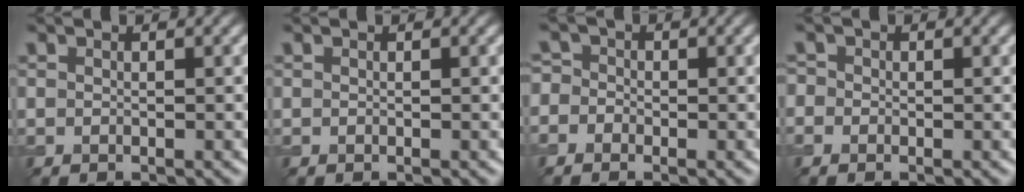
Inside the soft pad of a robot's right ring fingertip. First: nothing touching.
{"total": 0.0}
{"total": 2.0, "force": [-0.5, 1.8, 0.6], "torque": [0.002, 0.012, -0.029]}
{"total": 0.9, "force": [-0.2, 0.8, 0.2], "torque": [-0.006, -0.002, -0.009]}